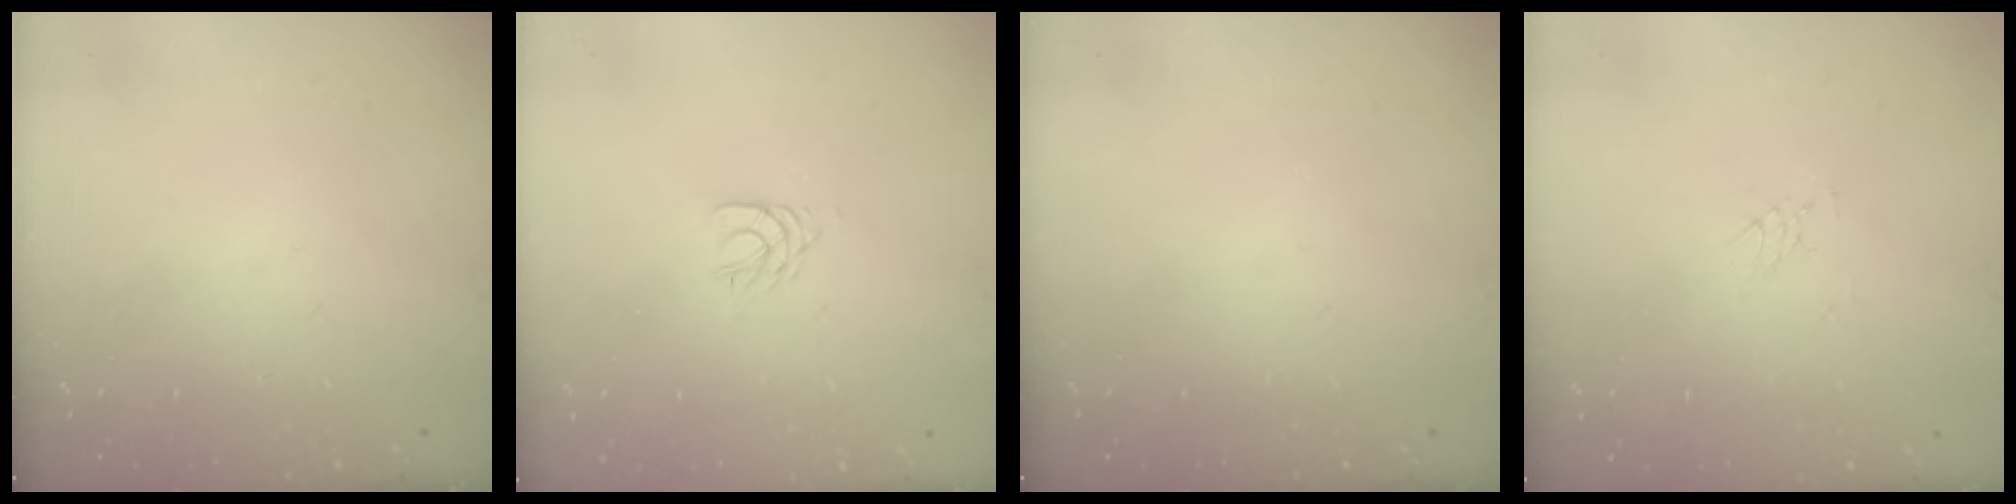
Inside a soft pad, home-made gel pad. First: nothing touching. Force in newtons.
{"total": 3.5, "press": 3.5, "slide": 0.5}
{"total": 0.0}
{"total": 3.5, "press": 3.3, "slide": 1.1}